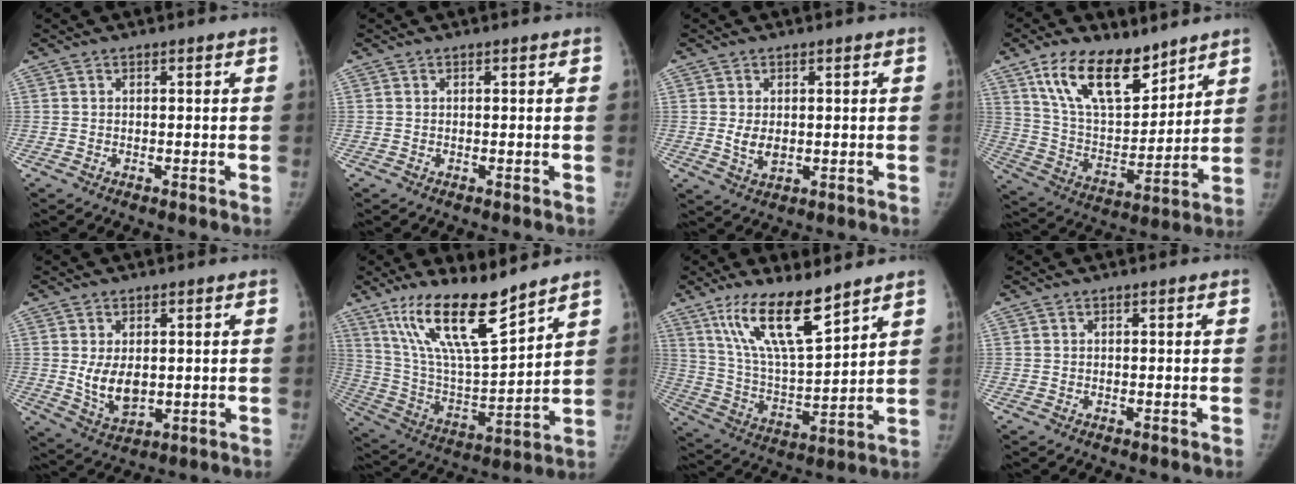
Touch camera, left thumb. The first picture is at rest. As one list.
[{"total": 0.0}, {"total": 3.9, "force": [0.2, 2.6, 3.0], "torque": [-0.045, -0.009, 0.012]}, {"total": 17.7, "force": [11.7, 8.4, 10.2], "torque": [-0.136, -0.064, 0.223]}, {"total": 7.3, "force": [0.5, 4.6, 5.6], "torque": [-0.084, -0.017, 0.025]}, {"total": 18.4, "force": [13.0, 4.2, 12.4], "torque": [-0.202, -0.069, 0.252]}, {"total": 15.5, "force": [10.5, 4.0, 10.7], "torque": [-0.176, -0.062, 0.209]}, {"total": 0.0}]